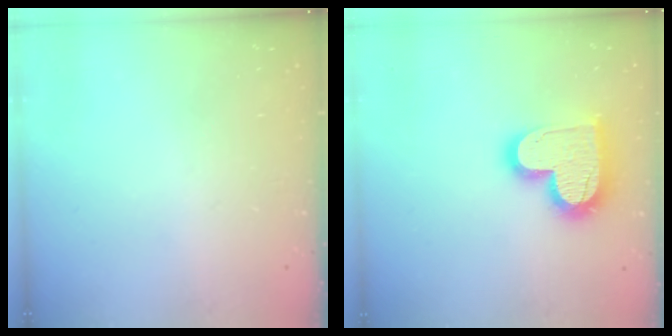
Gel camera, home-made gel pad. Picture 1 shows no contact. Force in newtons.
{"total": 16.9, "press": 16.9, "slide": 1.3}